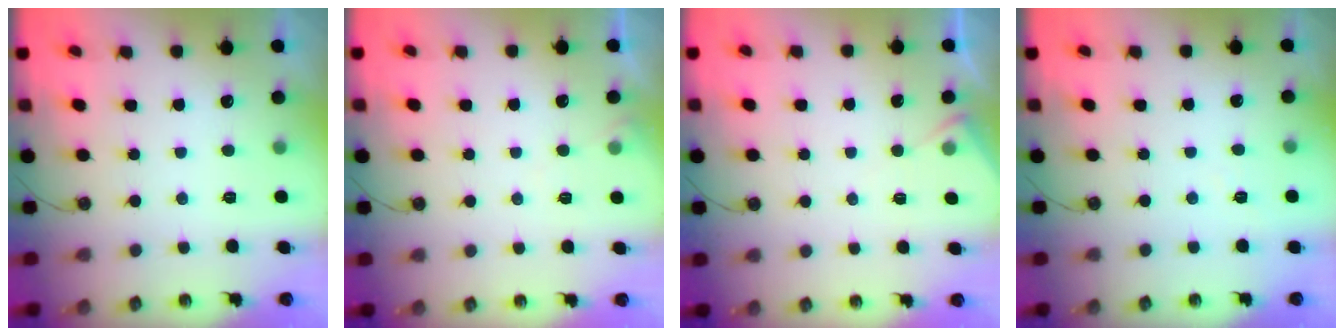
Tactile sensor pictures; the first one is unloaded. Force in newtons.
{"total": 4.1, "press": 4.1, "slide": 0.7}
{"total": 4.4, "press": 4.4, "slide": 0.5}
{"total": 3.0, "press": 3.0, "slide": 0.3}